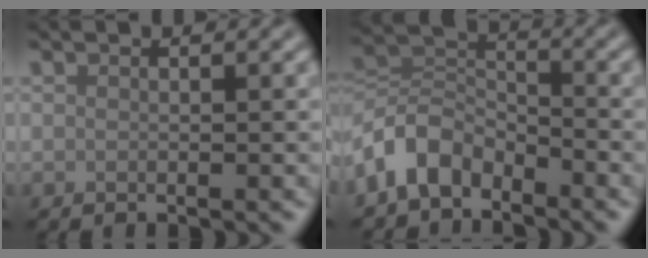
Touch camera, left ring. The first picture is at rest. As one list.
[{"total": 5.6, "force": [-3.7, 3.3, 2.6], "torque": [-0.050, 0.005, -0.085]}]